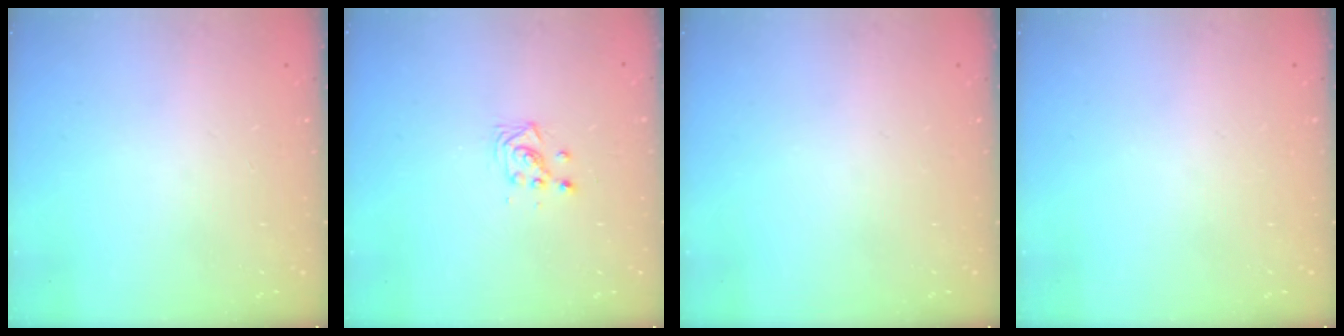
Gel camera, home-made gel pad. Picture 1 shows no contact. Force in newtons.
{"total": 3.5, "press": 3.5, "slide": 0.3}
{"total": 0.0}
{"total": 0.0}